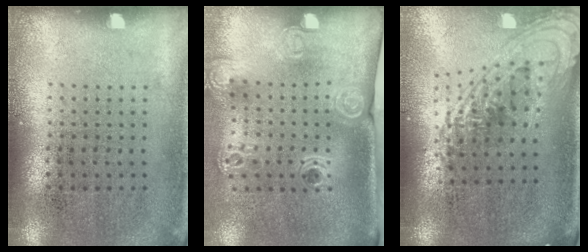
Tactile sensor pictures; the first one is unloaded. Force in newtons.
{"total": 2.3, "press": 1.6, "slide": 1.6}
{"total": 2.2, "press": 1.6, "slide": 1.4}